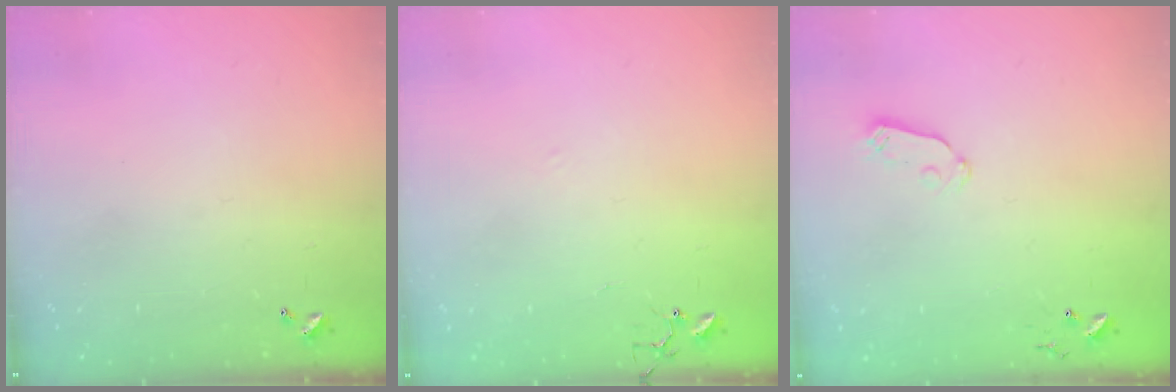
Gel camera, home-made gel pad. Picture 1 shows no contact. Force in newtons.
{"total": 6.1, "press": 6.0, "slide": 0.6}
{"total": 4.9, "press": 4.9, "slide": 0.3}